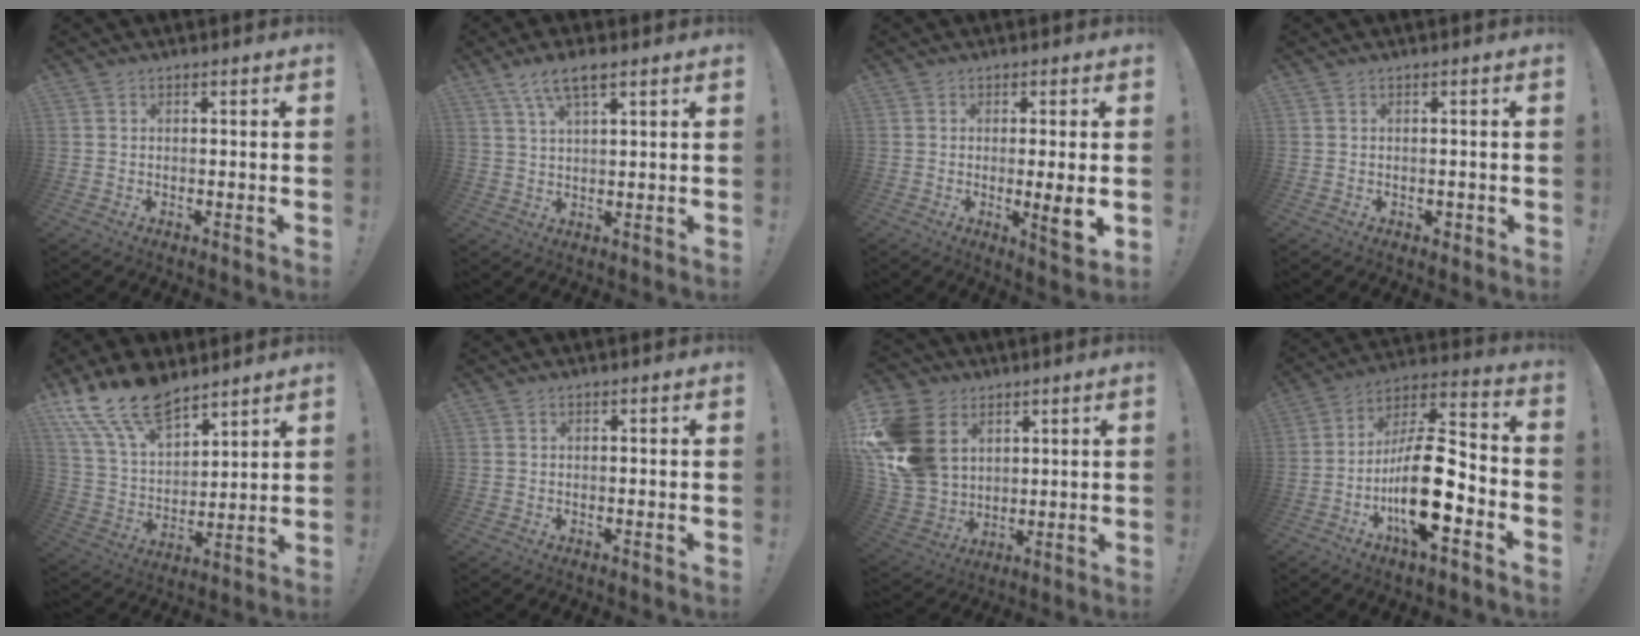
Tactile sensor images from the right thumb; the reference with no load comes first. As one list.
[{"total": 6.9, "force": [4.2, 2.0, 5.1], "torque": [-0.094, -0.011, 0.077]}, {"total": 7.0, "force": [-0.6, -0.1, 7.0], "torque": [-0.092, -0.014, -0.010]}, {"total": 1.0, "force": [-0.4, 0.8, 0.5], "torque": [-0.011, 0.006, -0.005]}, {"total": 16.9, "force": [12.6, 7.8, 8.1], "torque": [-0.154, -0.086, 0.237]}, {"total": 0.0}, {"total": 19.3, "force": [5.7, 14.9, 10.7], "torque": [-0.213, -0.021, 0.116]}, {"total": 20.8, "force": [-6.7, 7.8, 18.1], "torque": [-0.338, 0.042, -0.104]}]